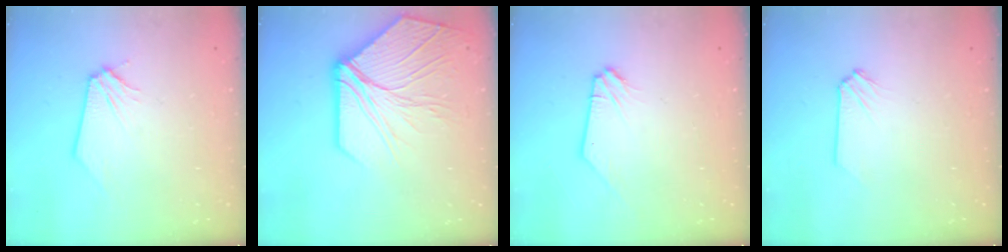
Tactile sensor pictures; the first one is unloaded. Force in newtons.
{"total": 15.4, "press": 15.3, "slide": 1.7}
{"total": 0.8, "press": 0.7, "slide": 0.1}
{"total": 0.0}